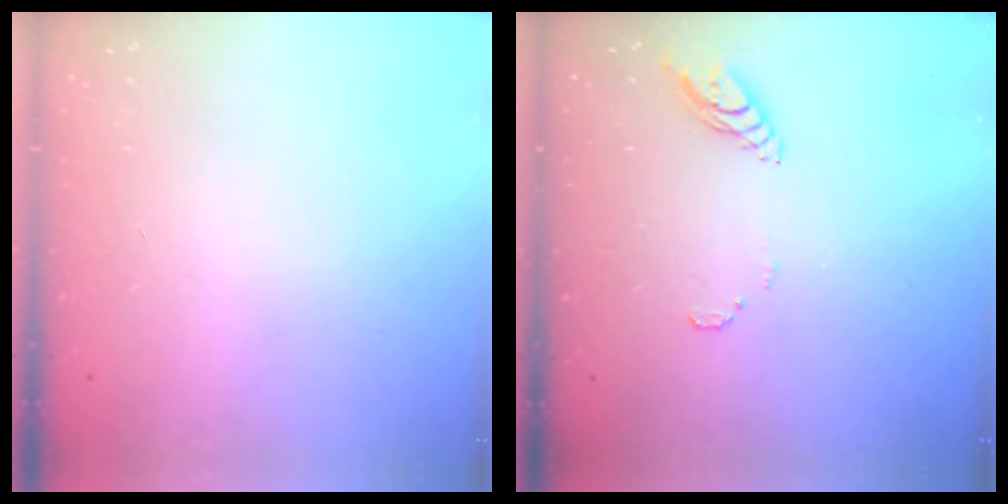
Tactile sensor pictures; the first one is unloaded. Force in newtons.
{"total": 8.1, "press": 8.1, "slide": 0.7}